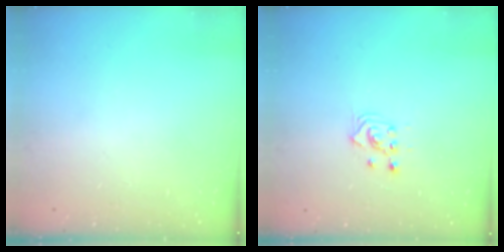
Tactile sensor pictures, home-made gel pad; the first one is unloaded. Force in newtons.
{"total": 2.4, "press": 2.2, "slide": 0.8}